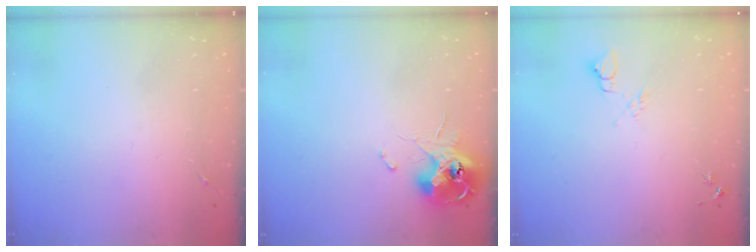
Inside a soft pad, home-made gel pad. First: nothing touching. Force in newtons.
{"total": 11.6, "press": 11.6, "slide": 1.1}
{"total": 6.6, "press": 6.5, "slide": 0.8}